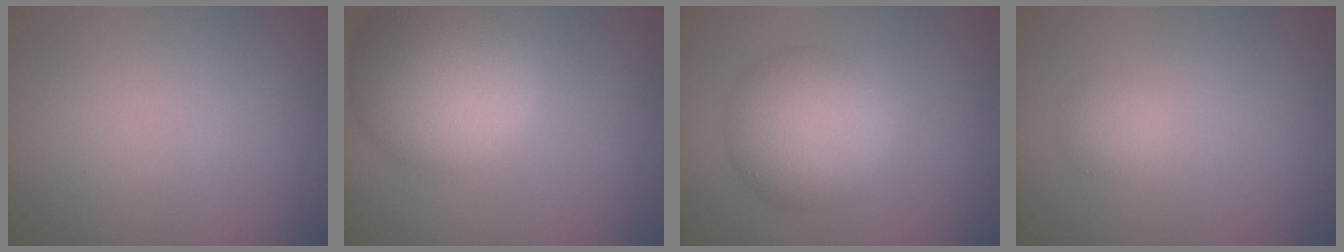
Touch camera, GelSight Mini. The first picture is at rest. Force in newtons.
{"total": 10.1, "press": 10.1, "slide": 0.9}
{"total": 6.7, "press": 6.7, "slide": 0.2}
{"total": 1.5, "press": 1.5, "slide": 0.0}